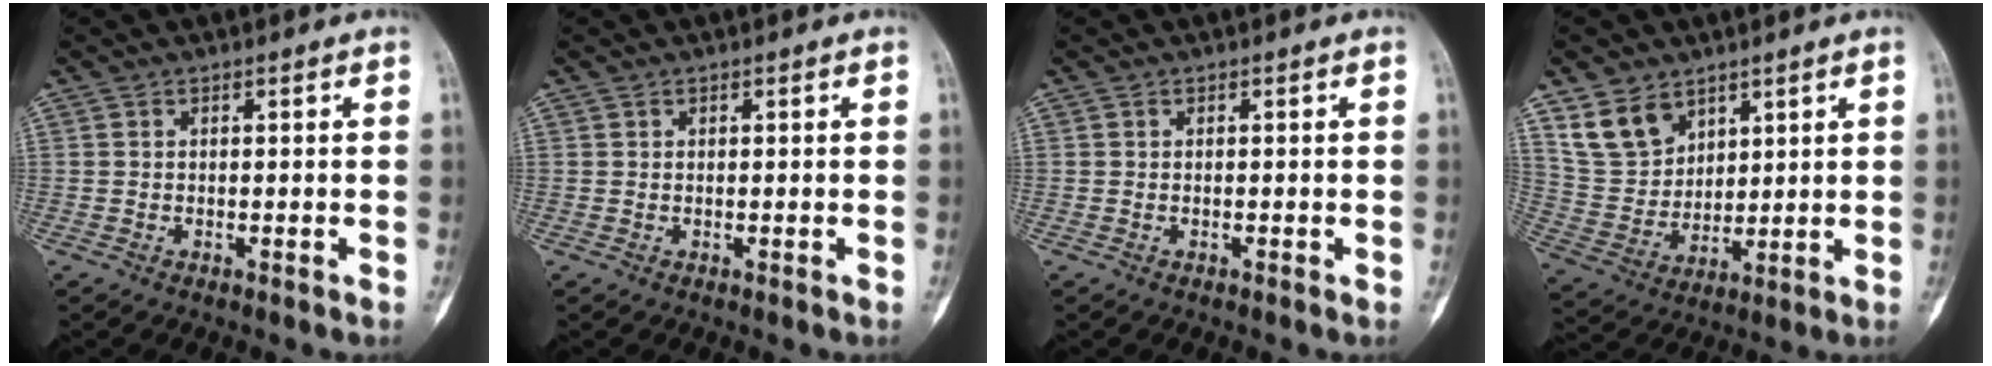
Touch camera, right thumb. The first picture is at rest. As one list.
[{"total": 0.0}, {"total": 0.0}, {"total": 10.4, "force": [6.4, 7.1, 3.9], "torque": [-0.058, -0.031, 0.139]}]